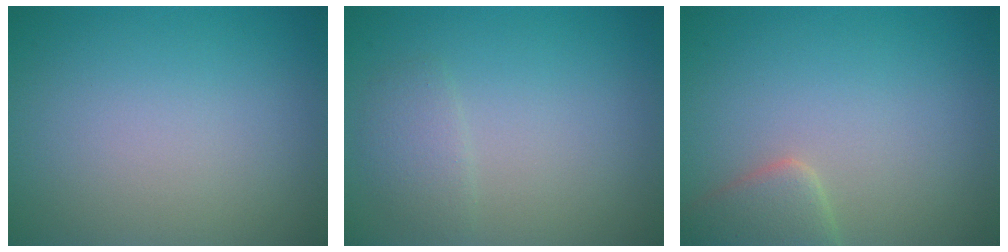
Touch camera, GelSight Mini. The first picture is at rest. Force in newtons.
{"total": 1.5, "press": 1.5, "slide": 0.0}
{"total": 3.0, "press": 3.0, "slide": 0.2}